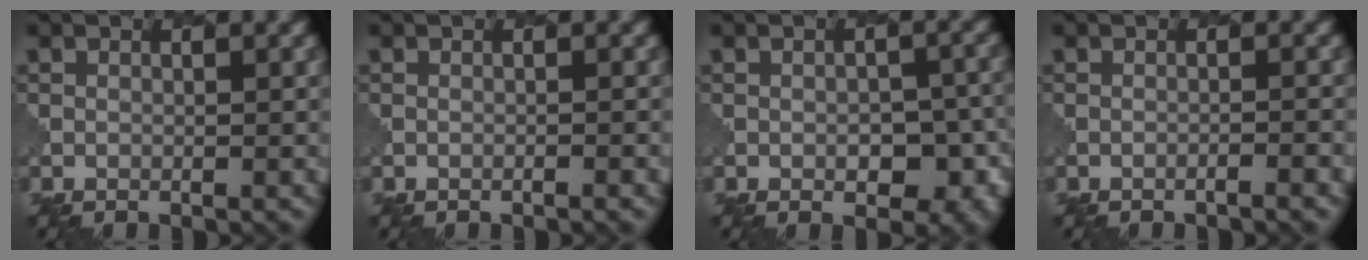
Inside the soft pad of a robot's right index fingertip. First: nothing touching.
{"total": 0.6, "force": [-0.3, 0.1, 0.4], "torque": [-0.001, -0.001, -0.012]}
{"total": 5.9, "force": [-2.3, 3.2, 4.4], "torque": [-0.043, 0.010, -0.013]}
{"total": 1.6, "force": [-1.1, 0.2, 1.1], "torque": [-0.008, 0.004, -0.023]}